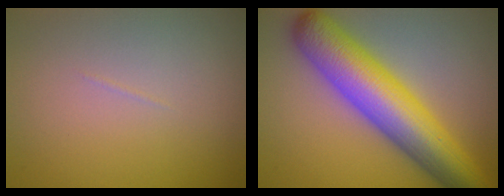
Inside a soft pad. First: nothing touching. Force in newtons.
{"total": 10.0, "press": 10.0, "slide": 0.3}